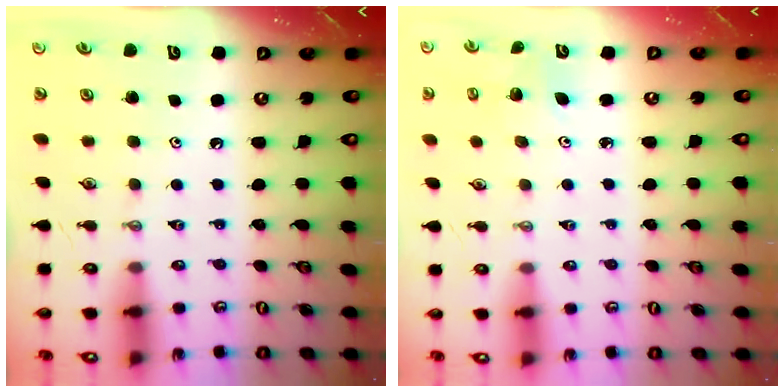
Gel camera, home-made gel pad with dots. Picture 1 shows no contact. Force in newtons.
{"total": 3.5, "press": 3.5, "slide": 0.3}